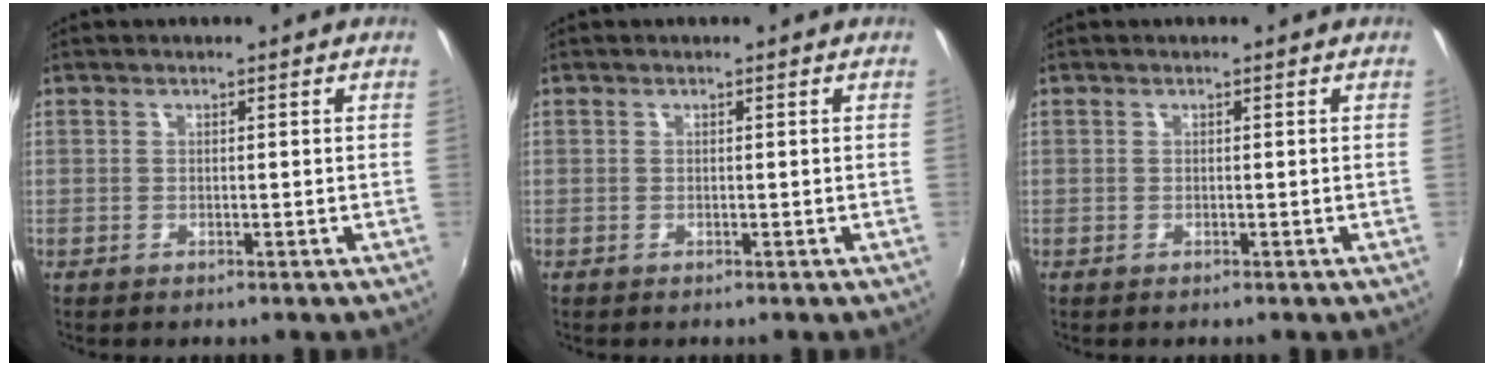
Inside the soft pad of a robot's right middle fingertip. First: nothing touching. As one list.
[{"total": 0.0}, {"total": 0.0}]